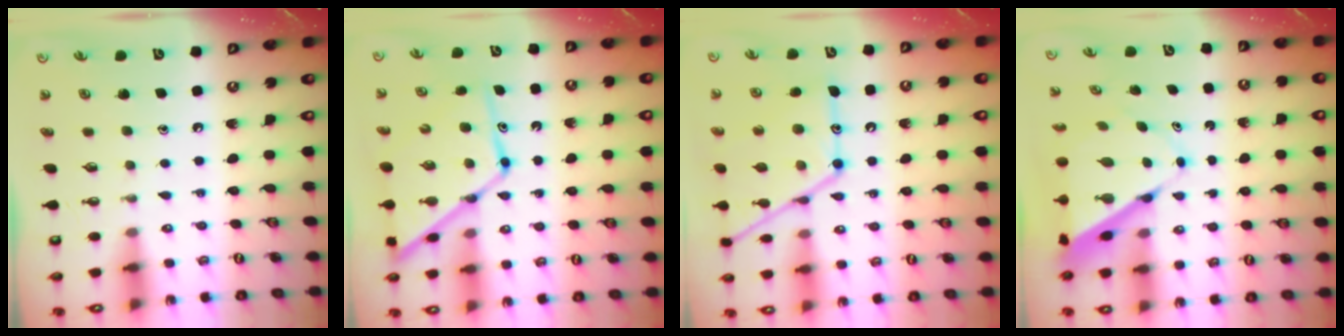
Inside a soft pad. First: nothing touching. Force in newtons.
{"total": 15.5, "press": 15.4, "slide": 1.5}
{"total": 16.5, "press": 16.5, "slide": 1.2}
{"total": 9.3, "press": 9.3, "slide": 0.7}